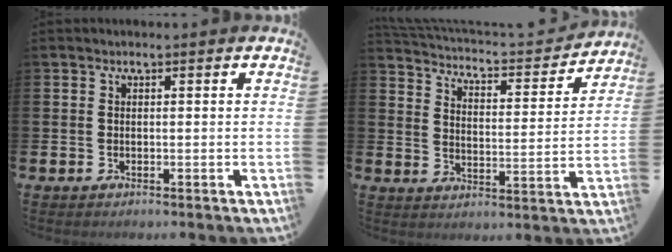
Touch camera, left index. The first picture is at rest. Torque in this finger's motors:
{"motor_torque": [0.24, -0.26, 0.03, 0.00]}